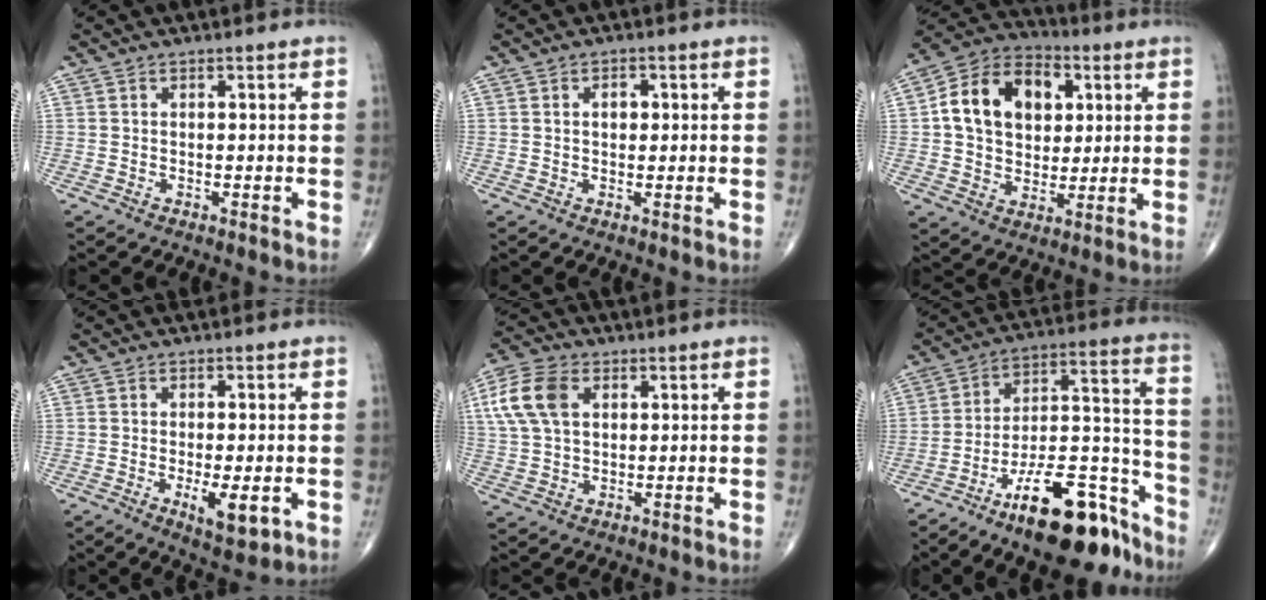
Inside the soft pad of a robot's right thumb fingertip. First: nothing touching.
{"total": 2.3, "force": [0.4, 1.6, 1.6], "torque": [-0.018, 0.003, 0.005]}
{"total": 16.8, "force": [3.8, 12.3, 10.8], "torque": [-0.152, 0.009, 0.059]}
{"total": 6.2, "force": [-1.6, 2.1, 5.6], "torque": [-0.085, -0.015, -0.020]}
{"total": 10.6, "force": [3.2, 6.9, 7.4], "torque": [-0.155, 0.008, 0.060]}
{"total": 20.3, "force": [-14.2, 6.8, 12.9], "torque": [-0.169, 0.109, -0.233]}